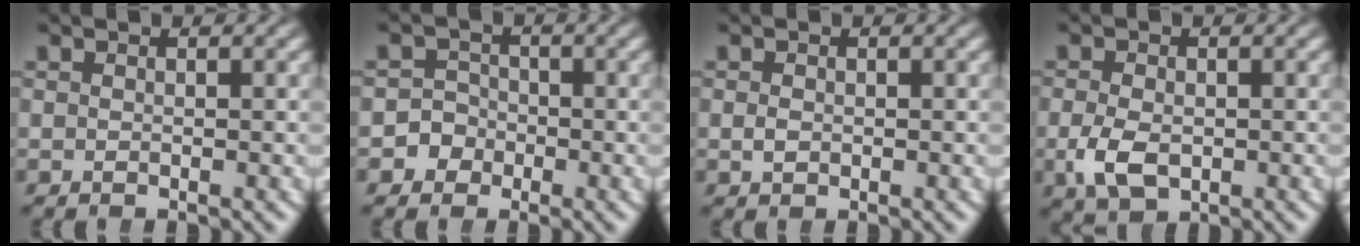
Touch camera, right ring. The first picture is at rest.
{"total": 4.5, "force": [-1.3, 4.2, 0.8], "torque": [-0.029, -0.006, -0.031]}
{"total": 0.0}
{"total": 3.1, "force": [-1.0, 2.0, 2.2], "torque": [-0.058, -0.021, -0.005]}